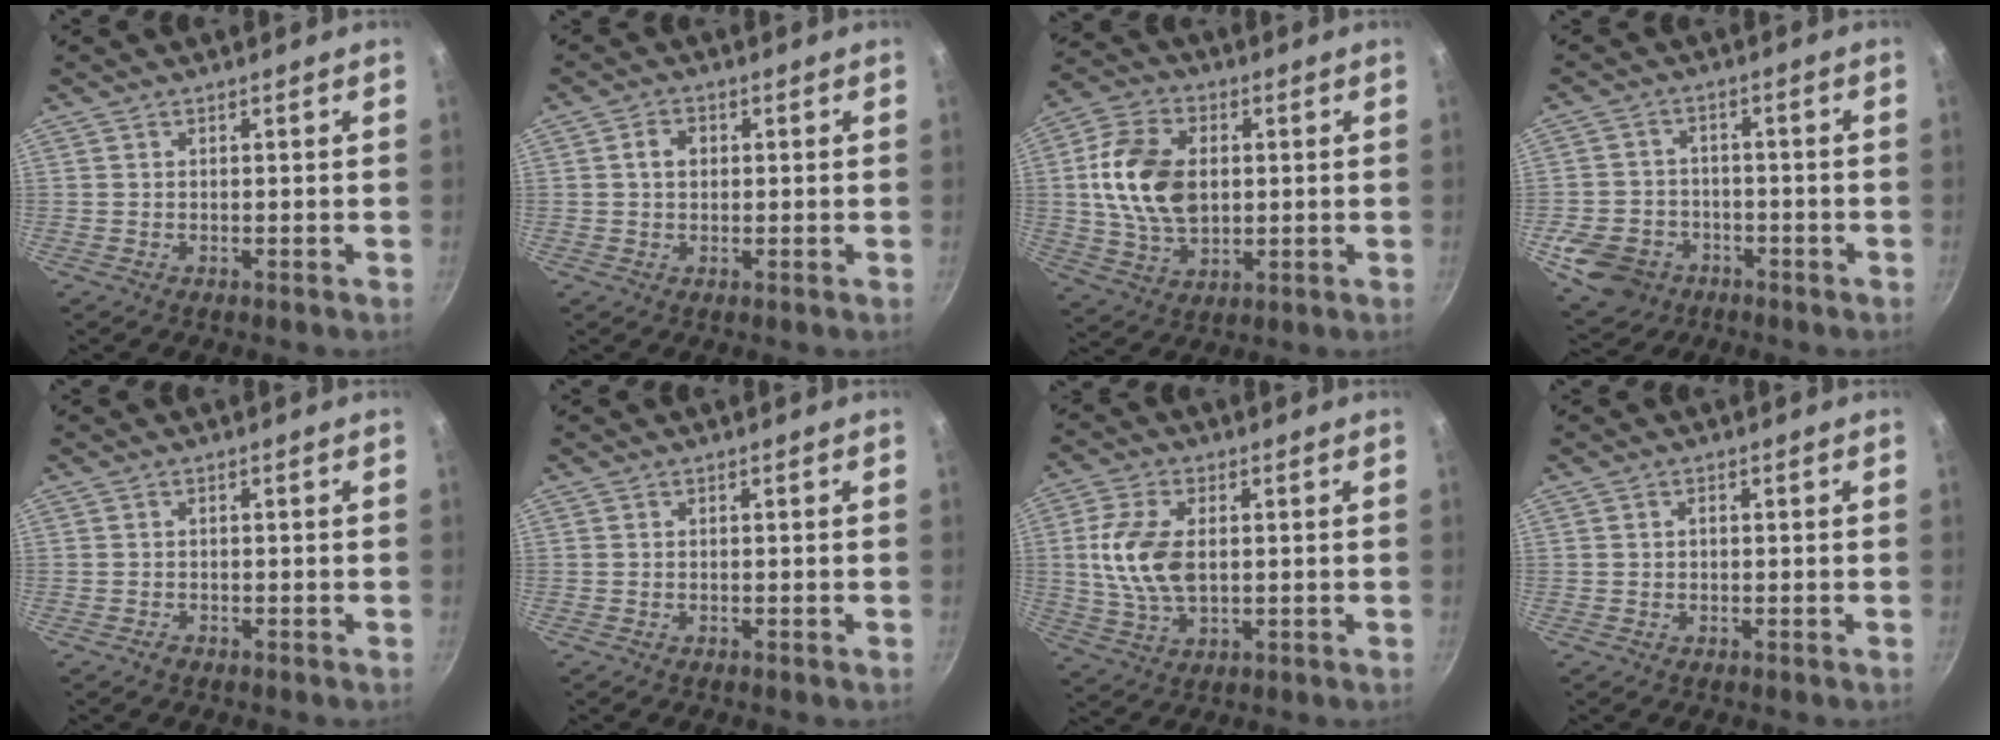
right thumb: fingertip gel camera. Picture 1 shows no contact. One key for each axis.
{"total": 3.1, "fx": 0.4, "fy": 2.4, "fz": 1.9, "tx": -0.018, "ty": 0.006, "tz": 0.004}
{"total": 15.4, "fx": 1.5, "fy": 10.3, "fz": 11.3, "tx": -0.196, "ty": 0.000, "tz": 0.025}
{"total": 10.9, "fx": -4.6, "fy": 8.6, "fz": 4.9, "tx": -0.079, "ty": 0.029, "tz": -0.069}
{"total": 0.9, "fx": -0.6, "fy": 0.5, "fz": 0.3, "tx": -0.008, "ty": 0.004, "tz": -0.010}
{"total": 0.0}
{"total": 11.1, "fx": 0.9, "fy": 6.4, "fz": 9.0, "tx": -0.177, "ty": 0.000, "tz": 0.018}
{"total": 0.8, "fx": 0.0, "fy": 0.6, "fz": 0.6, "tx": -0.009, "ty": 0.005, "tz": 0.000}